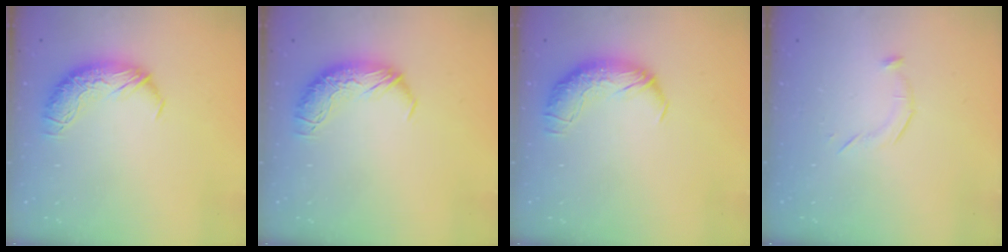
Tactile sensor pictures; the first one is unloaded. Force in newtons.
{"total": 0.0}
{"total": 1.7, "press": 0.7, "slide": 1.6}
{"total": 5.5, "press": 5.3, "slide": 1.2}